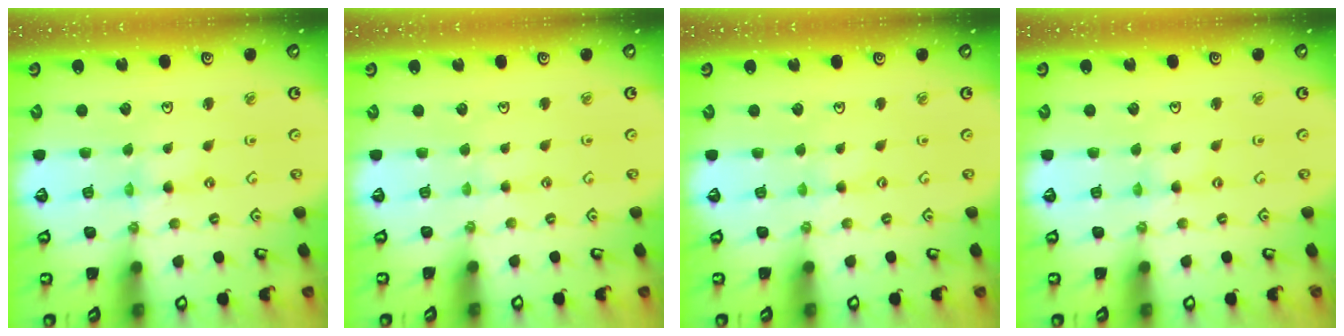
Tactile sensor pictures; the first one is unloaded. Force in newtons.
{"total": 1.0, "press": 1.0, "slide": 0.2}
{"total": 0.5, "press": 0.5, "slide": 0.1}
{"total": 0.0}